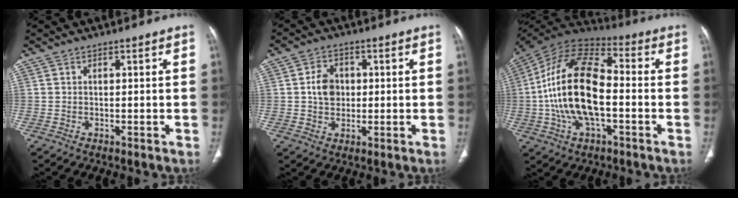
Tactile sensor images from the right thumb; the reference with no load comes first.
{"total": 5.7, "force": [0.5, 4.6, 3.4], "torque": [-0.043, 0.004, 0.006]}
{"total": 20.4, "force": [-2.3, 10.1, 17.5], "torque": [-0.340, 0.032, -0.045]}